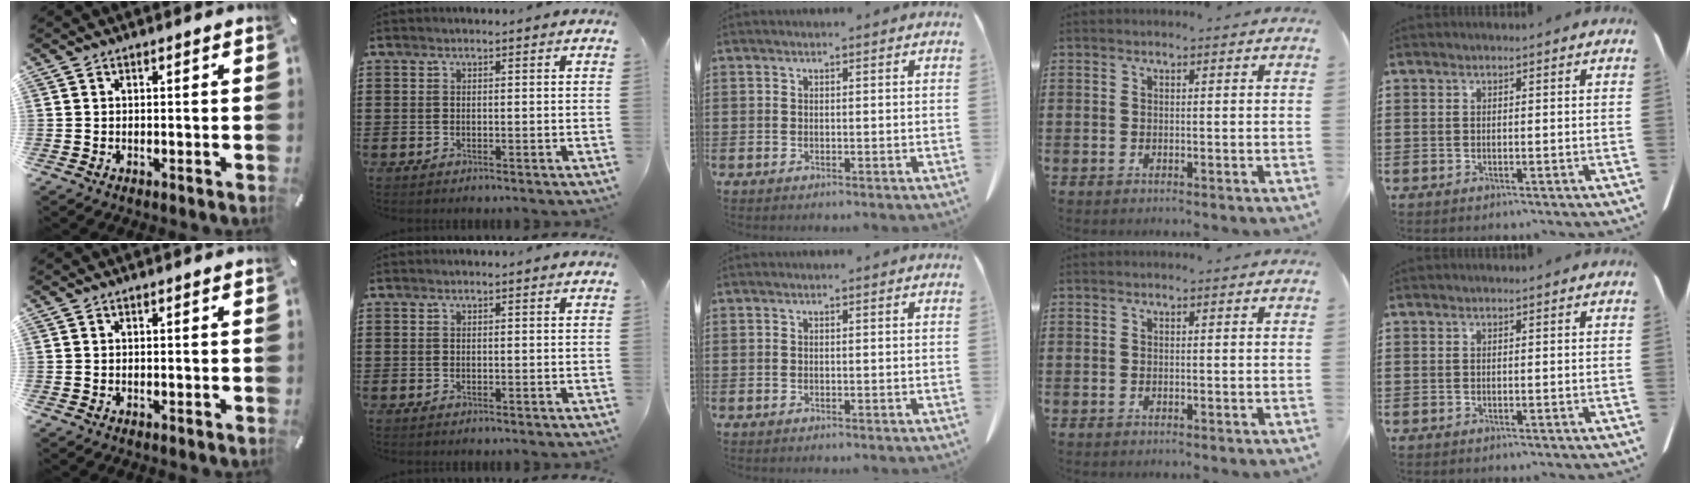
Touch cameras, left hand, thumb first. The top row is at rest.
{}